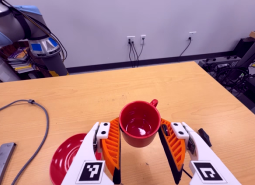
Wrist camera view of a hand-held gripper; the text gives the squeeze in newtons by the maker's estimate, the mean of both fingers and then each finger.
{"total": 5.5, "left": 5.6, "right": 5.4}